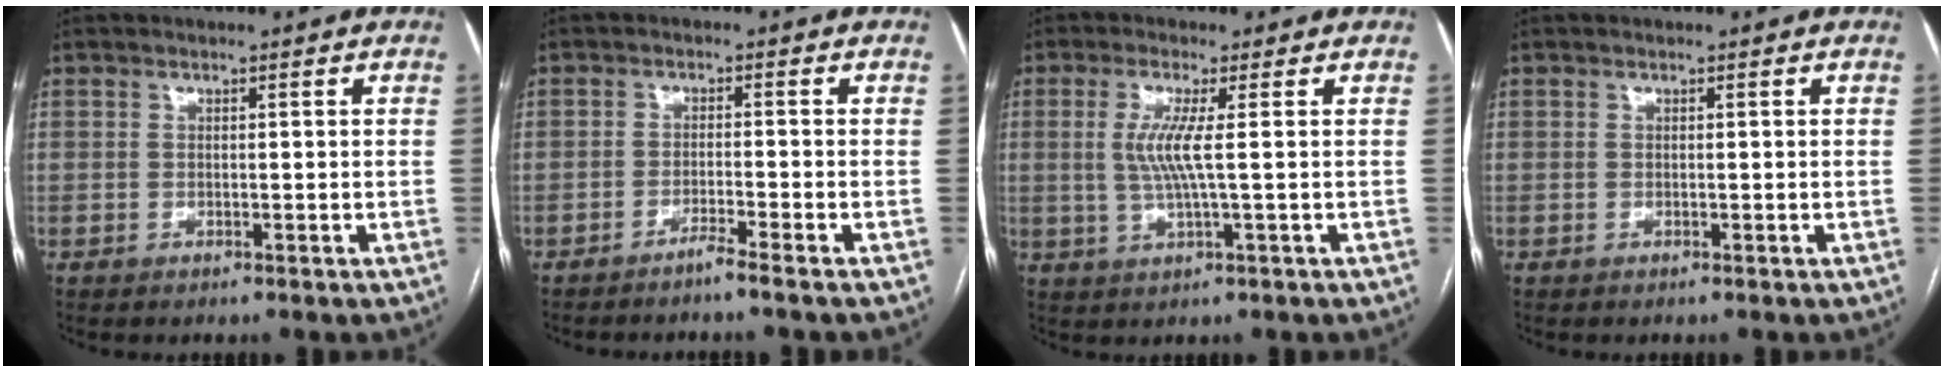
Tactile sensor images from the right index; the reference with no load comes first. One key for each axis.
{"total": 2.5, "fx": -2.0, "fy": -0.8, "fz": 1.2, "tx": -0.029, "ty": 0.000, "tz": -0.039}
{"total": 5.0, "fx": 0.5, "fy": -0.3, "fz": 4.9, "tx": -0.108, "ty": -0.005, "tz": 0.012}
{"total": 0.0}